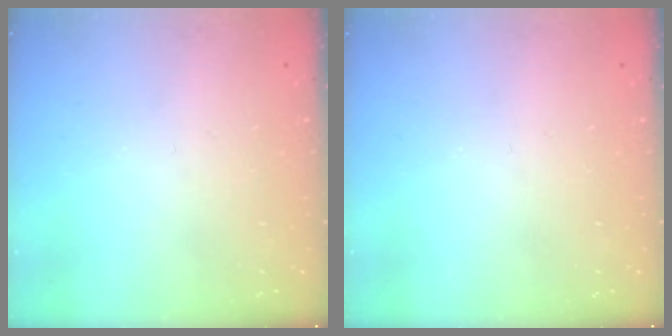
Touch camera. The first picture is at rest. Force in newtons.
{"total": 0.0}